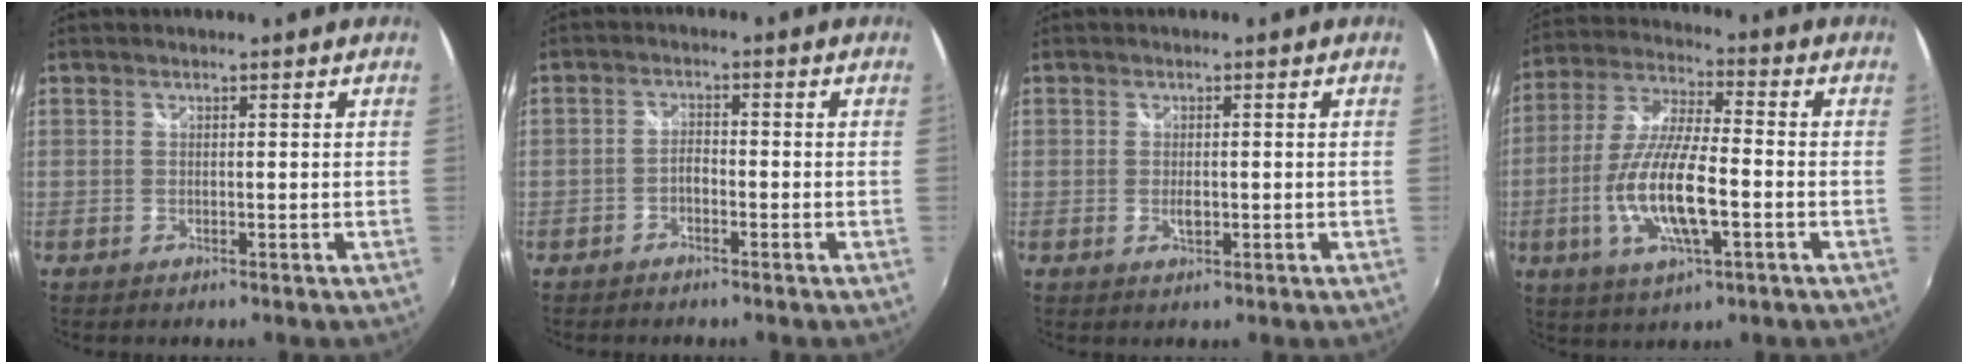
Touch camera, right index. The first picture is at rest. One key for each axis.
{"total": 2.2, "fx": -1.7, "fy": 0.8, "fz": 1.2, "tx": -0.030, "ty": 0.007, "tz": -0.031}
{"total": 1.7, "fx": -0.4, "fy": 1.0, "fz": 1.3, "tx": -0.022, "ty": -0.002, "tz": -0.007}
{"total": 14.5, "fx": -4.0, "fy": 4.1, "fz": 13.3, "tx": -0.273, "ty": -0.009, "tz": -0.075}